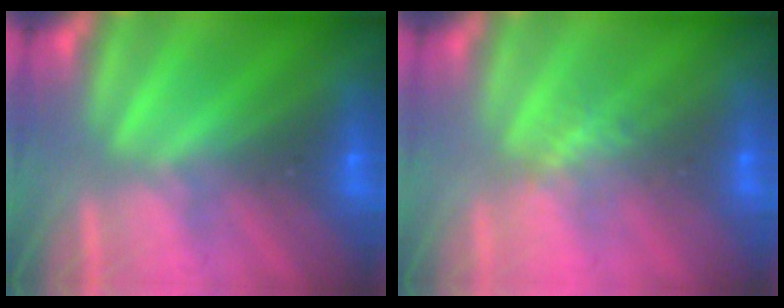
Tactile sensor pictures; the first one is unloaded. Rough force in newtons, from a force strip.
{"total": 2.1}